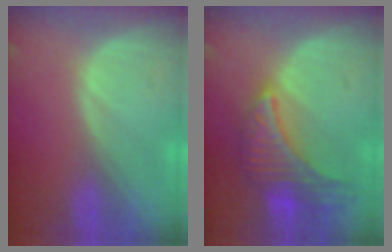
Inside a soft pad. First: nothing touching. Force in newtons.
{"total": 8.8, "press": 8.8, "slide": 0.3}